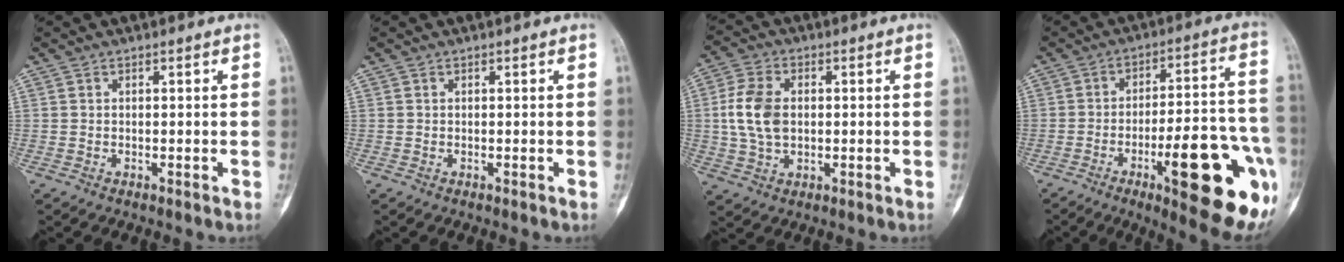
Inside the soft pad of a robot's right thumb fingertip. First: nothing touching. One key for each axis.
{"total": 0.0}
{"total": 9.3, "fx": 0.5, "fy": 6.2, "fz": 6.9, "tx": -0.136, "ty": 0.007, "tz": 0.011}
{"total": 23.4, "fx": -9.0, "fy": 6.0, "fz": 20.8, "tx": -0.227, "ty": 0.032, "tz": -0.118}